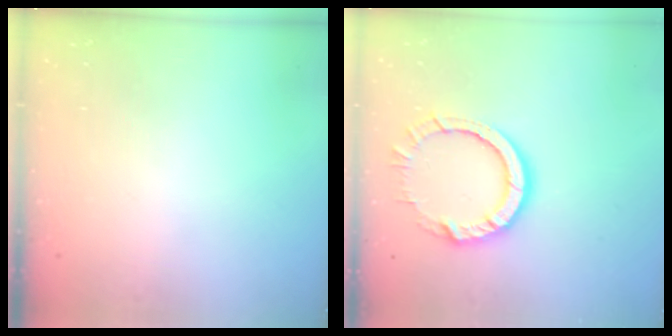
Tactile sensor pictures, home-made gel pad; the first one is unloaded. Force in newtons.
{"total": 9.8, "press": 9.8, "slide": 0.4}